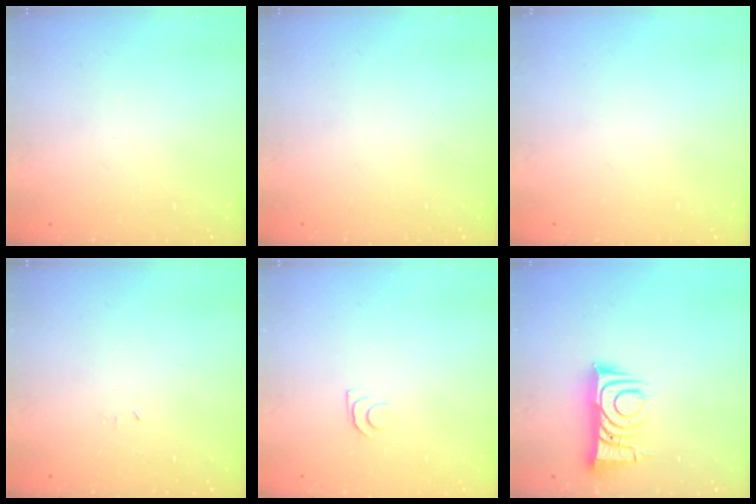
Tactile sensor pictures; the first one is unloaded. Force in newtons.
{"total": 0.0}
{"total": 0.0}
{"total": 2.9, "press": 2.9, "slide": 0.4}
{"total": 5.3, "press": 5.3, "slide": 0.5}
{"total": 9.2, "press": 9.2, "slide": 1.1}